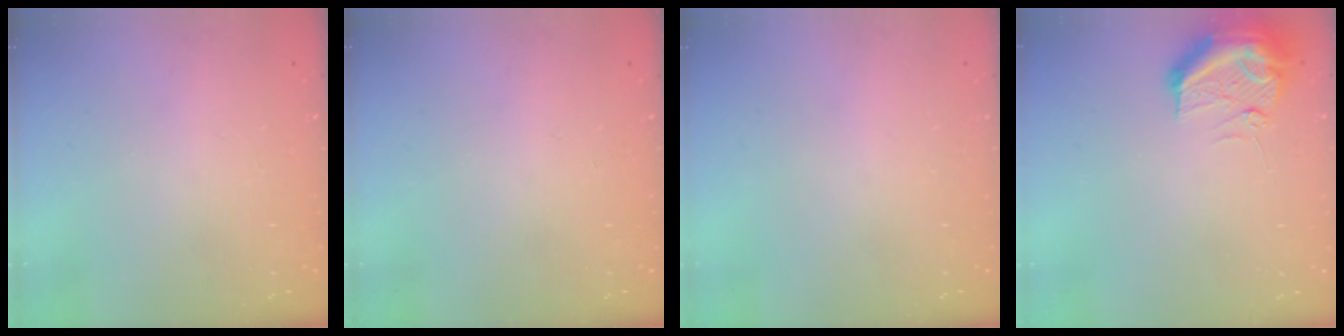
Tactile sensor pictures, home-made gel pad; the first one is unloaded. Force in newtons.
{"total": 0.0}
{"total": 0.0}
{"total": 14.3, "press": 12.3, "slide": 7.3}